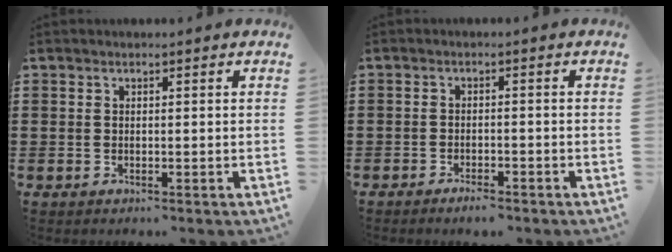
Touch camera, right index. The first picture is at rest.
{"total": 1.4, "force": [-1.4, 0.1, 0.2], "torque": [-0.009, -0.001, -0.027]}